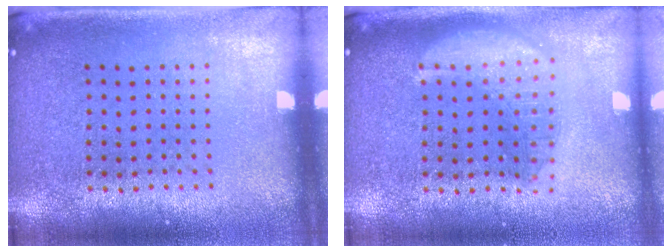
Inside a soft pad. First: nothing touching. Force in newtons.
{"total": 2.1, "press": 2.1, "slide": 0.1}